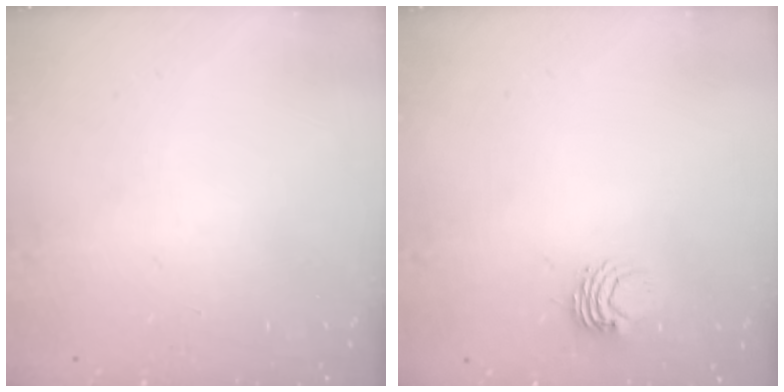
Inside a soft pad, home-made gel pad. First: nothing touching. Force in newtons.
{"total": 4.0, "press": 3.9, "slide": 0.4}